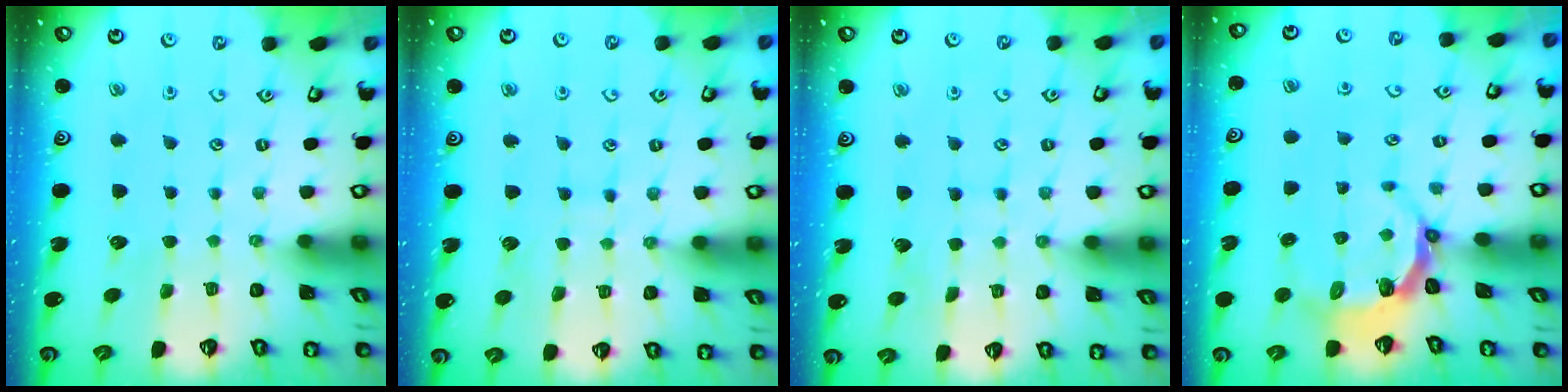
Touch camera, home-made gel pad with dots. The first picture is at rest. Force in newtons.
{"total": 7.1, "press": 7.1, "slide": 0.5}
{"total": 4.6, "press": 4.6, "slide": 0.5}
{"total": 4.5, "press": 3.2, "slide": 3.2}